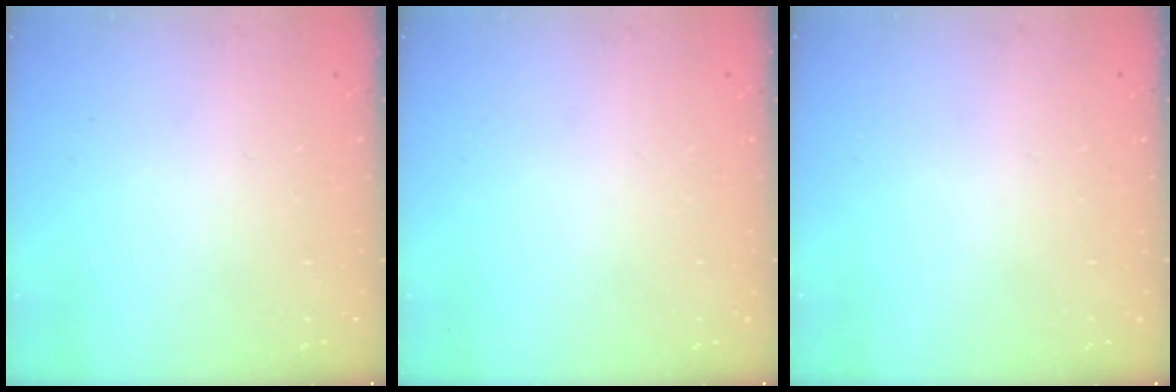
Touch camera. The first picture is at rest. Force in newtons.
{"total": 0.0}
{"total": 0.0}